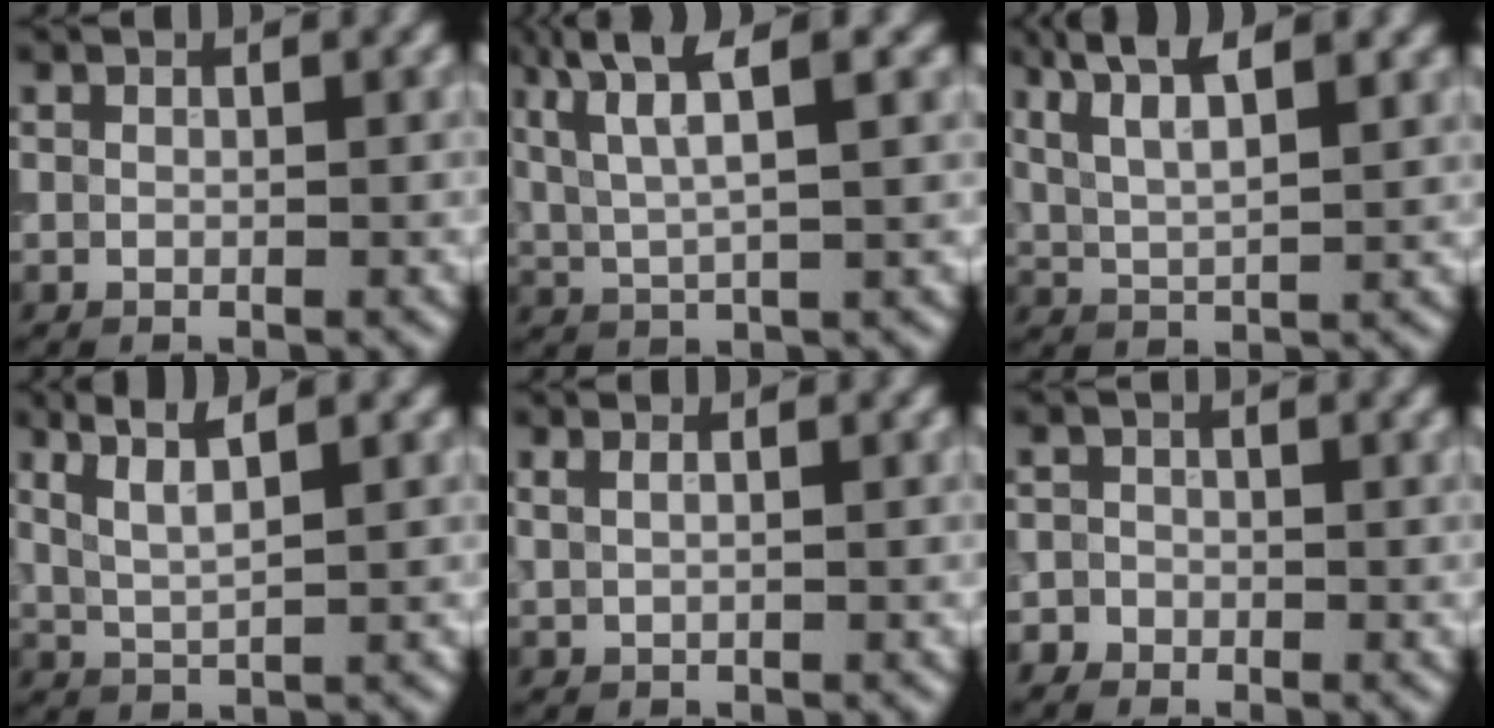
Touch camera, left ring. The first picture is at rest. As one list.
[{"total": 5.8, "force": [3.2, 1.1, 4.8], "torque": [-0.087, 0.017, 0.064]}, {"total": 5.7, "force": [3.8, 1.5, 4.0], "torque": [-0.069, 0.029, 0.056]}, {"total": 3.2, "force": [2.1, 0.4, 2.3], "torque": [-0.045, 0.013, 0.047]}, {"total": 1.8, "force": [1.0, 0.9, 1.2], "torque": [-0.007, 0.012, -0.004]}, {"total": 1.2, "force": [-0.9, 0.6, -0.4], "torque": [0.011, 0.013, -0.015]}]